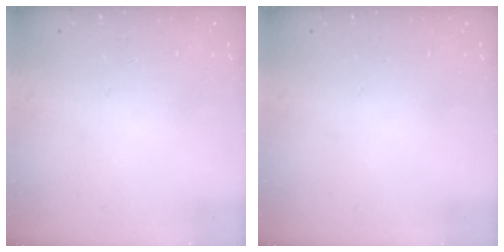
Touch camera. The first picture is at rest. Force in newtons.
{"total": 0.0}